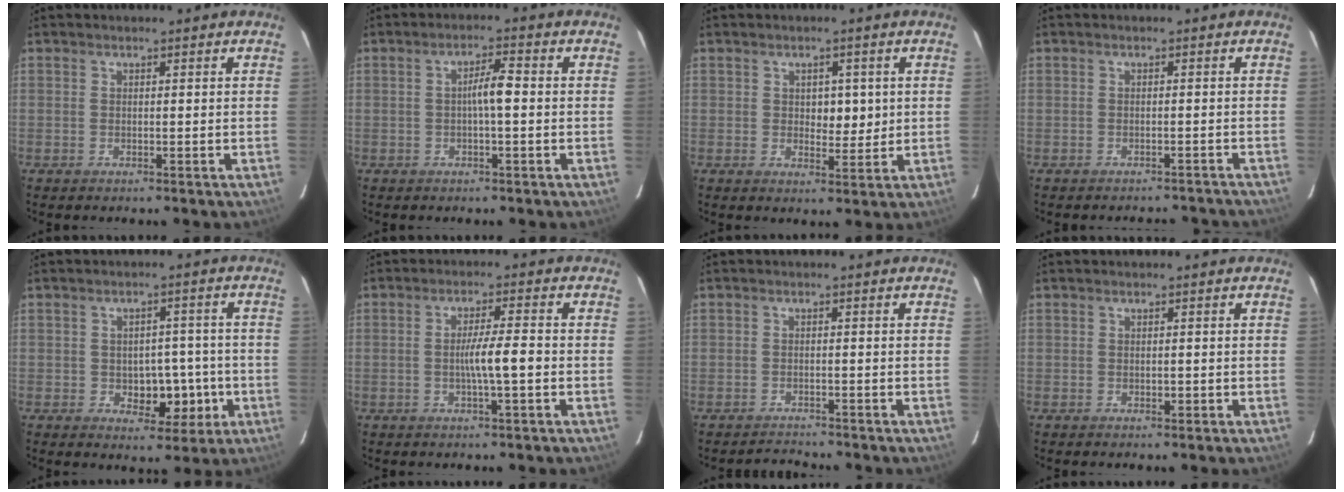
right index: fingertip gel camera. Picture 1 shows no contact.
{"total": 3.6, "force": [-0.2, 0.3, 3.6], "torque": [-0.062, 0.007, -0.005]}
{"total": 3.8, "force": [0.7, 2.4, 2.9], "torque": [-0.032, -0.002, 0.014]}
{"total": 6.9, "force": [-6.6, 1.7, 1.0], "torque": [-0.006, -0.001, -0.065]}
{"total": 6.7, "force": [-1.6, 4.4, 4.7], "torque": [-0.048, 0.017, -0.010]}
{"total": 5.0, "force": [-0.9, -0.1, 4.9], "torque": [-0.085, 0.000, -0.018]}
{"total": 1.8, "force": [-1.7, 0.0, -0.4], "torque": [0.005, -0.011, -0.024]}
{"total": 0.5, "force": [-0.1, 0.4, 0.4], "torque": [-0.004, 0.002, -0.001]}